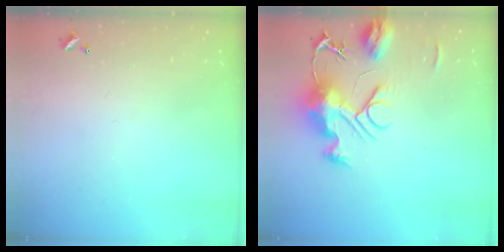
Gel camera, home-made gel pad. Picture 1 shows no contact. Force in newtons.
{"total": 12.6, "press": 12.6, "slide": 1.2}